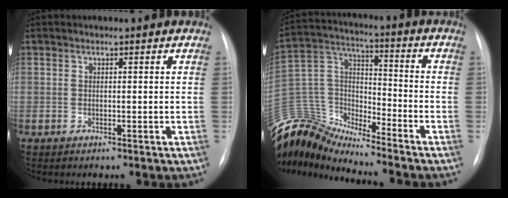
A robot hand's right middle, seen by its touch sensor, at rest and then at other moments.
{"total": 15.1, "force": [-14.7, 1.4, 2.9], "torque": [-0.066, 0.053, -0.284]}